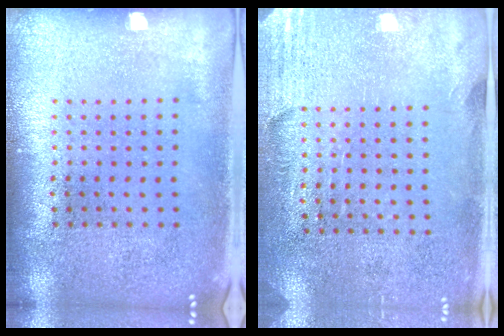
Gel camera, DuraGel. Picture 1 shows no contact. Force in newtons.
{"total": 2.7, "press": 2.4, "slide": 1.4}